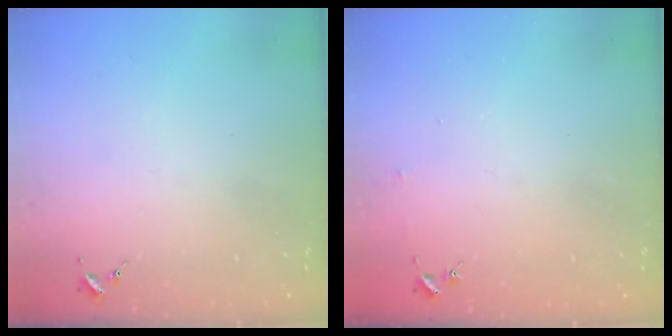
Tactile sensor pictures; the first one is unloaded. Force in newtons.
{"total": 2.5, "press": 2.5, "slide": 0.2}